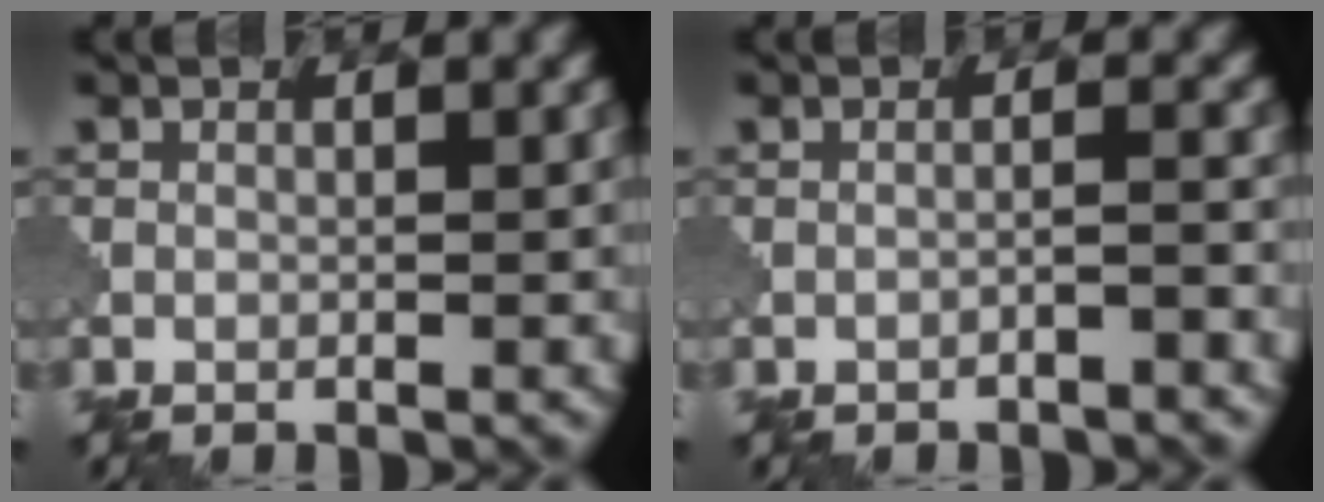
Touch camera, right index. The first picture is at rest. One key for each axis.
{"total": 1.3, "fx": -0.9, "fy": 0.1, "fz": 1.0, "tx": -0.008, "ty": 0.014, "tz": -0.022}